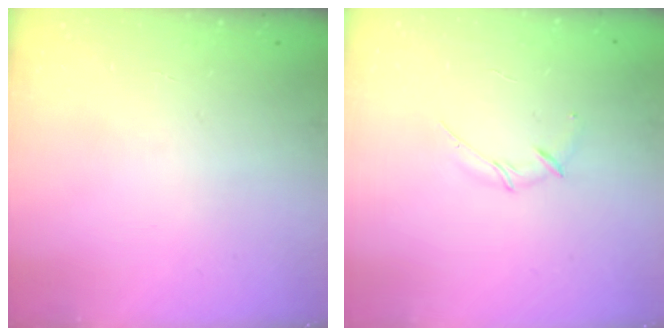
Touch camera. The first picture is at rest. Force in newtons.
{"total": 3.0, "press": 2.9, "slide": 0.8}